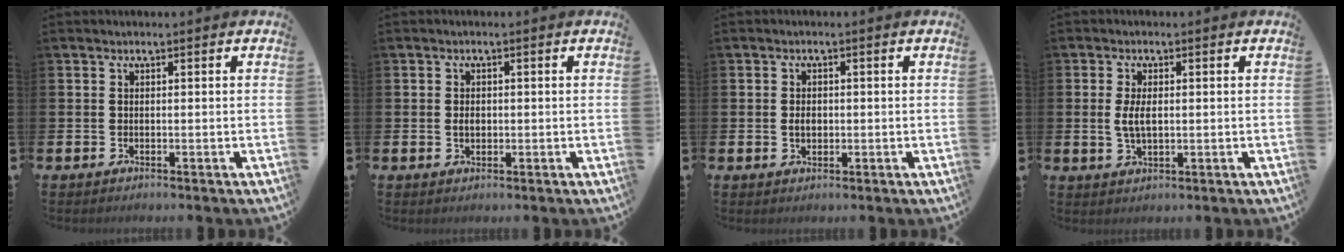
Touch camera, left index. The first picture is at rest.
{"total": 1.5, "force": [0.0, 1.0, 1.1], "torque": [-0.010, 0.003, -0.005]}
{"total": 1.9, "force": [0.0, 1.3, 1.3], "torque": [-0.014, 0.003, -0.005]}
{"total": 3.3, "force": [0.3, 1.6, 2.9], "torque": [-0.054, 0.005, 0.002]}